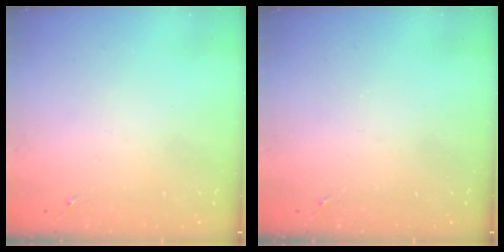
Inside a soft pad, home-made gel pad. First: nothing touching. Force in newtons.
{"total": 0.0}